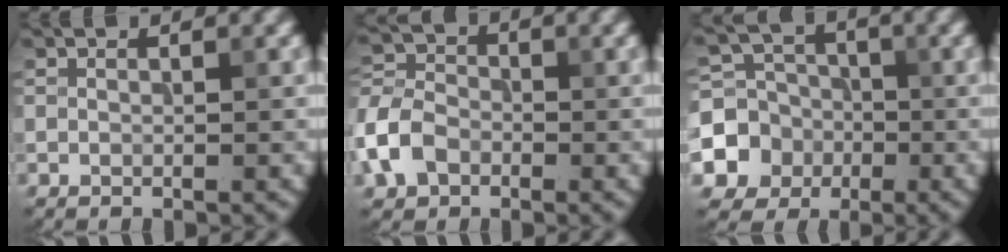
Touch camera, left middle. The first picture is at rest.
{"total": 5.4, "force": [-2.4, 3.9, 2.7], "torque": [-0.061, 0.006, -0.063]}
{"total": 6.7, "force": [-1.9, 6.2, 1.7], "torque": [-0.026, -0.003, -0.060]}